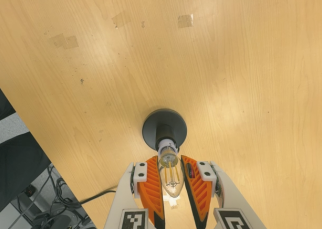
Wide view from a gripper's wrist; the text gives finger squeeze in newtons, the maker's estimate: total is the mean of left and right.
{"total": 11.5, "left": 10.9, "right": 12.1}